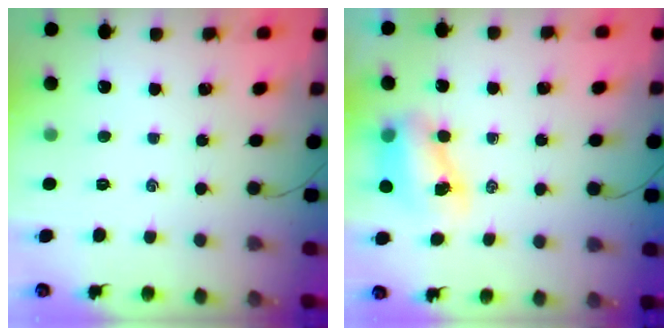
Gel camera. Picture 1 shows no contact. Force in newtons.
{"total": 7.9, "press": 7.7, "slide": 1.5}